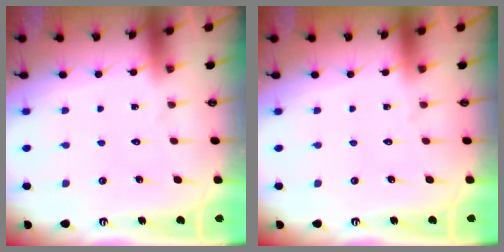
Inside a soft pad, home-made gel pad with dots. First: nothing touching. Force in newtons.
{"total": 0.0}